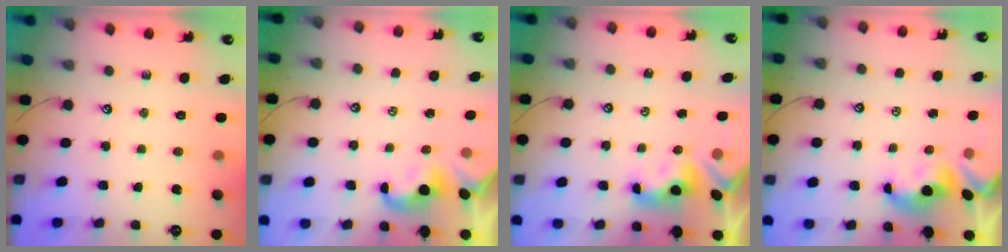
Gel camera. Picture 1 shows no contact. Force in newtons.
{"total": 2.2, "press": 2.1, "slide": 0.3}
{"total": 3.6, "press": 3.6, "slide": 0.4}
{"total": 1.5, "press": 1.3, "slide": 0.7}